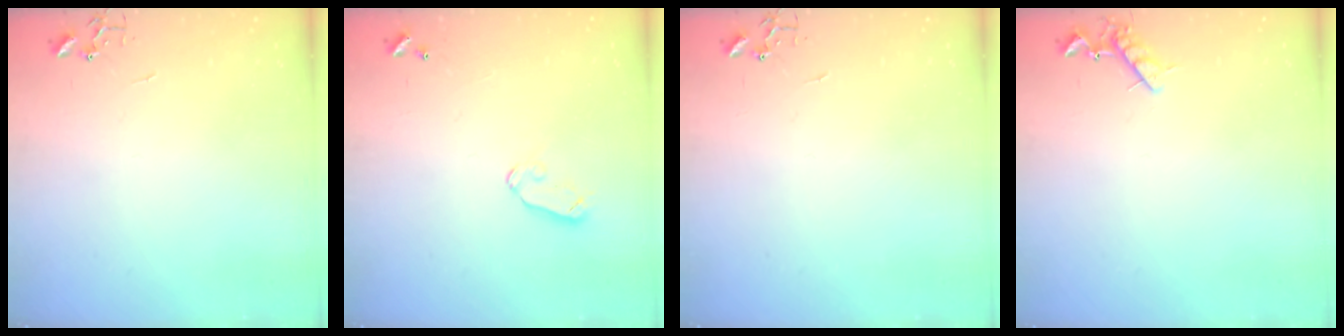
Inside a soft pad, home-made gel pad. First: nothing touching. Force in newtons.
{"total": 6.4, "press": 6.3, "slide": 1.0}
{"total": 0.0}
{"total": 7.4, "press": 7.3, "slide": 1.0}